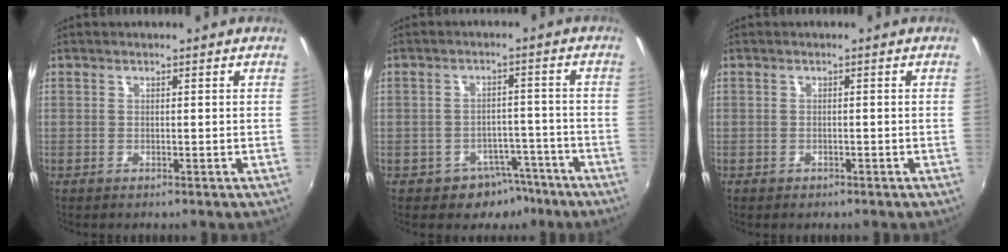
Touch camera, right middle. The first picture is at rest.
{"total": 6.4, "force": [-4.5, 4.3, 1.2], "torque": [-0.024, 0.026, -0.049]}
{"total": 1.2, "force": [-0.8, 0.7, 0.3], "torque": [-0.008, -0.003, -0.013]}